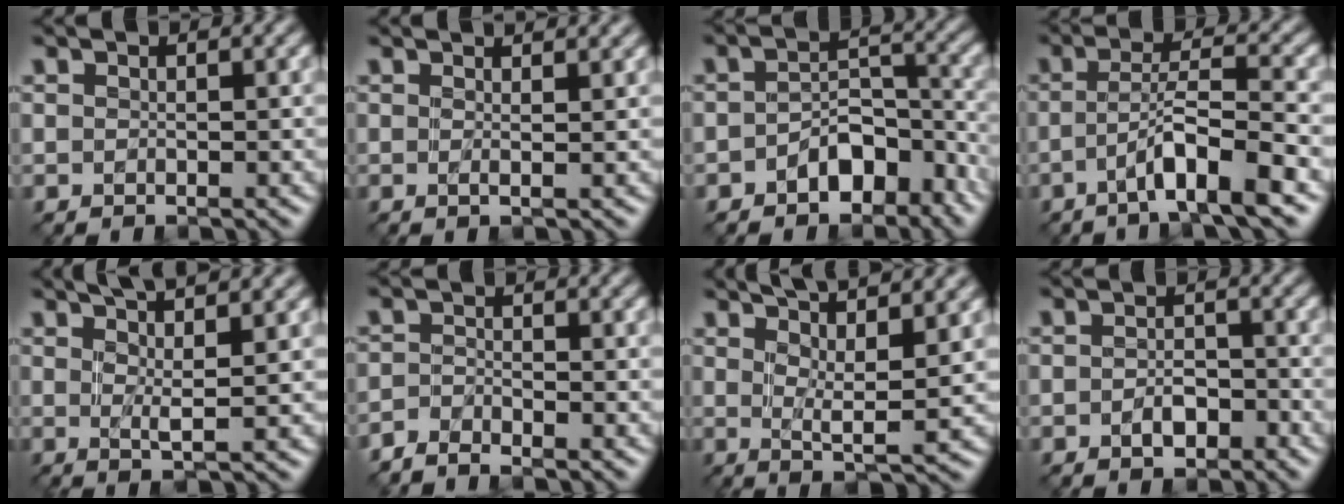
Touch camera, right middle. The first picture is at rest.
{"total": 2.9, "force": [1.4, 1.1, 2.3], "torque": [-0.017, 0.007, -0.011]}
{"total": 4.5, "force": [-2.5, 2.6, 2.7], "torque": [-0.040, 0.009, -0.043]}
{"total": 5.2, "force": [-2.6, 0.5, 4.6], "torque": [-0.077, 0.010, -0.051]}
{"total": 5.7, "force": [2.9, 1.0, 4.7], "torque": [-0.068, 0.007, 0.039]}
{"total": 2.0, "force": [-1.9, 0.2, 0.5], "torque": [-0.012, -0.005, -0.045]}
{"total": 7.8, "force": [4.4, 1.7, 6.2], "torque": [-0.084, 0.016, 0.055]}
{"total": 2.2, "force": [-1.1, 1.2, 1.5], "torque": [-0.026, 0.001, -0.019]}